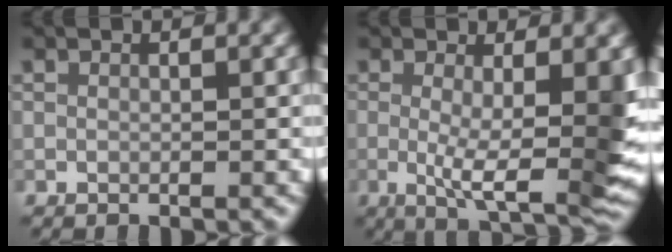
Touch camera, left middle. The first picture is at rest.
{"total": 8.0, "force": [-0.4, 1.8, 7.7], "torque": [-0.119, -0.016, -0.003]}